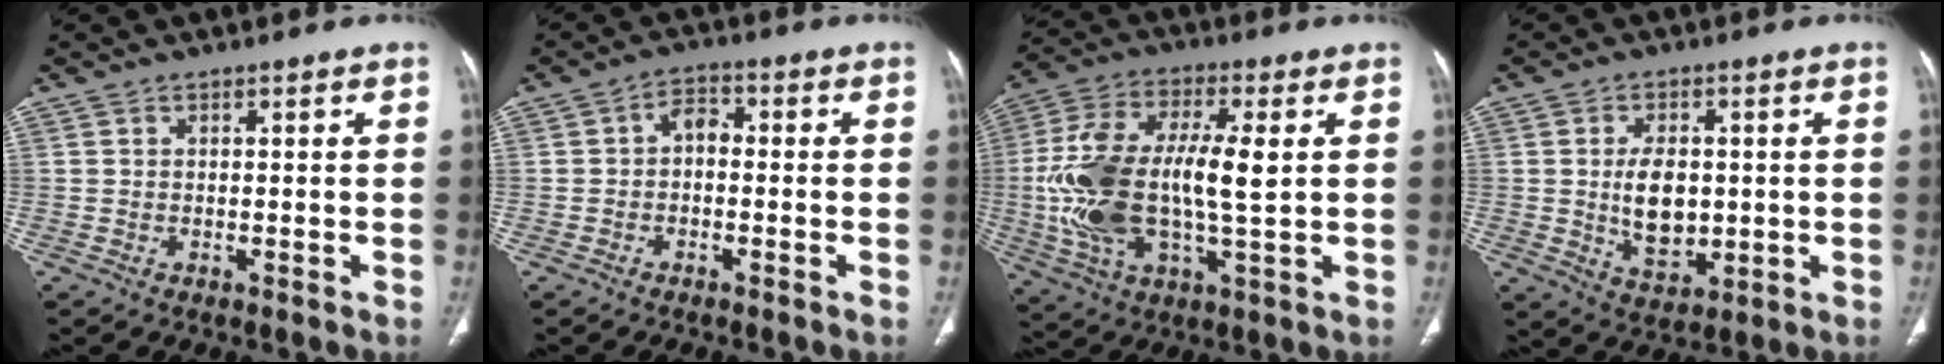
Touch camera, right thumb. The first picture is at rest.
{"total": 3.4, "force": [-0.6, 2.3, 2.5], "torque": [-0.032, 0.019, -0.020]}
{"total": 19.4, "force": [0.8, 8.1, 17.6], "torque": [-0.365, 0.010, 0.012]}
{"total": 8.9, "force": [0.1, 5.6, 6.9], "torque": [-0.097, -0.010, 0.011]}